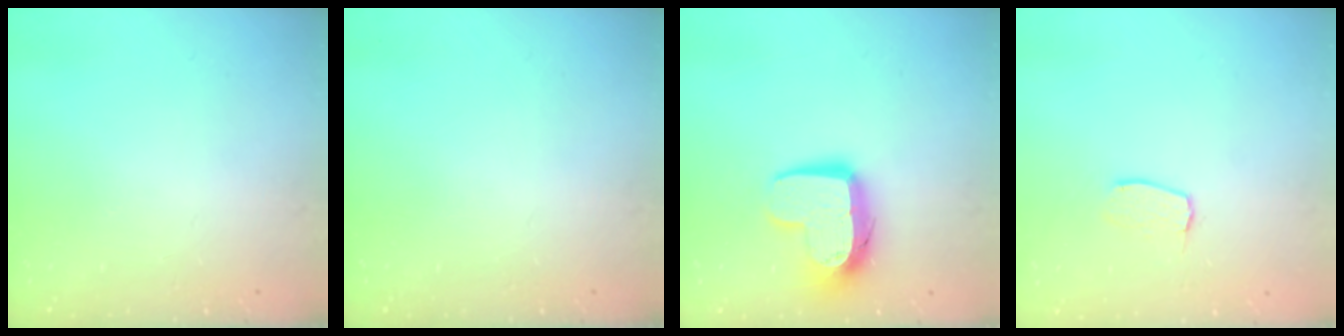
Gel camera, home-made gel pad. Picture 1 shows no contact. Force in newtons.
{"total": 0.0}
{"total": 12.4, "press": 12.4, "slide": 1.0}
{"total": 4.9, "press": 4.9, "slide": 0.3}